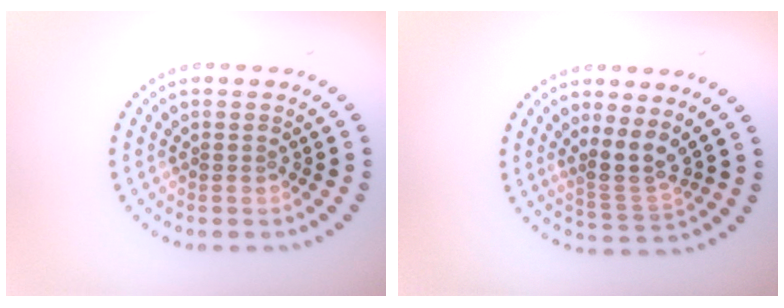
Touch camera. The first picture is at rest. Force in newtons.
{"total": 3.0, "press": 2.3, "slide": 1.9}